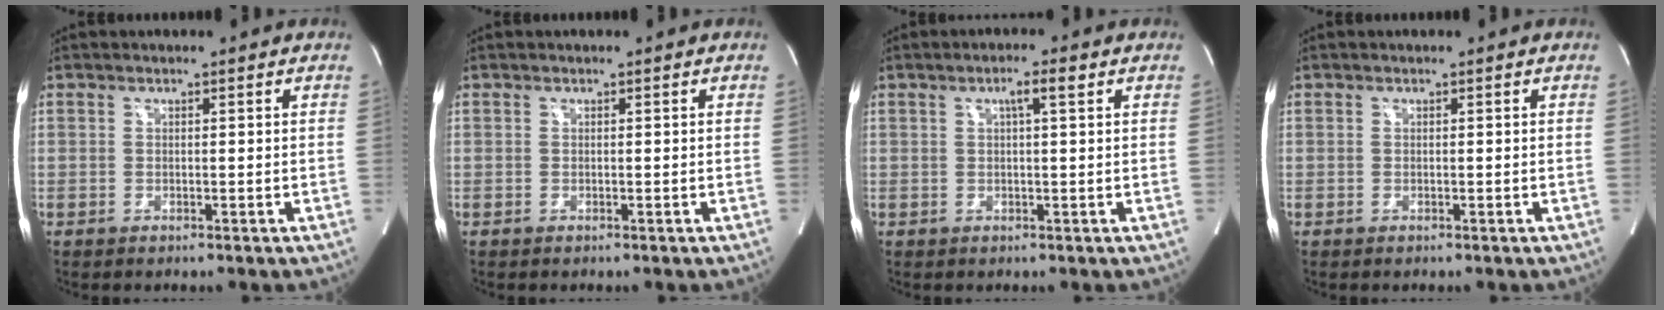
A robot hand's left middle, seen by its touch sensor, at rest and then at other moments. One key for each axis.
{"total": 0.0}
{"total": 2.6, "fx": 1.1, "fy": 0.0, "fz": 2.4, "tx": -0.044, "ty": 0.007, "tz": 0.018}
{"total": 0.0}